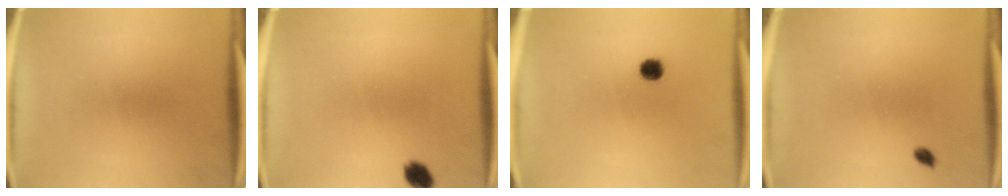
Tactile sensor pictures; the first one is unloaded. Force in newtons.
{"total": 2.9}
{"total": 2.8}
{"total": 1.0}